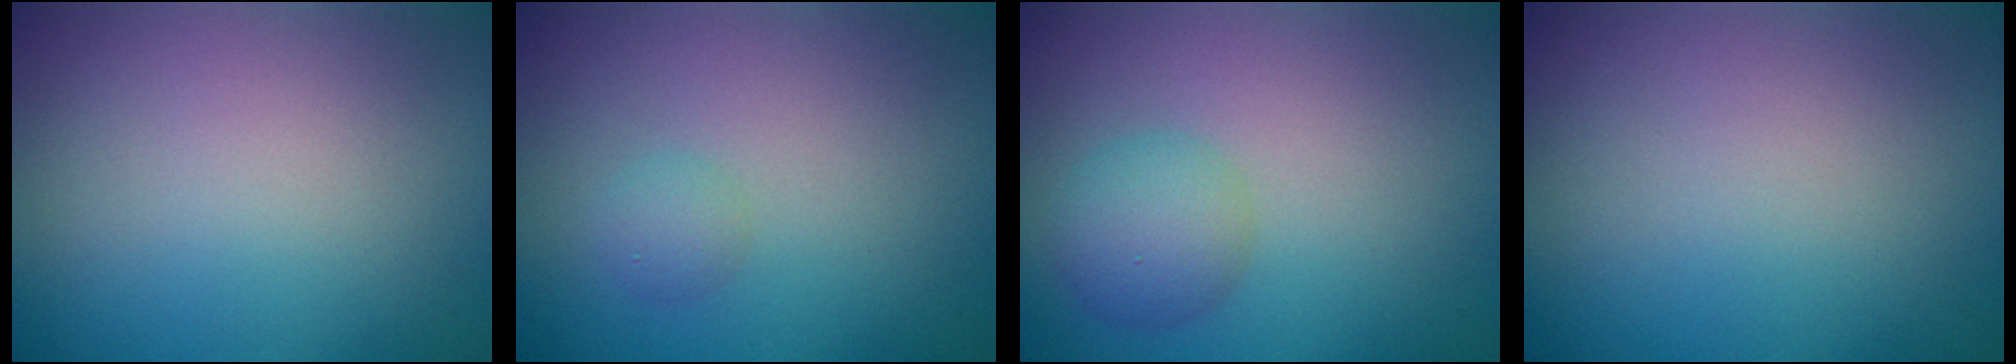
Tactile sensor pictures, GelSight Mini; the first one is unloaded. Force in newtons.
{"total": 1.0, "press": 1.0, "slide": 0.0}
{"total": 2.8, "press": 2.8, "slide": 0.1}
{"total": 0.0}